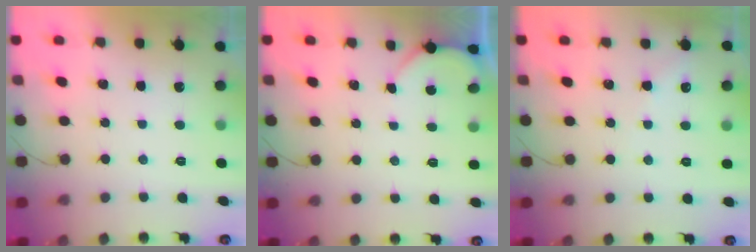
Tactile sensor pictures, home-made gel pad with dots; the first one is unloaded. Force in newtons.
{"total": 1.8, "press": 1.8, "slide": 0.2}
{"total": 3.0, "press": 3.0, "slide": 0.4}